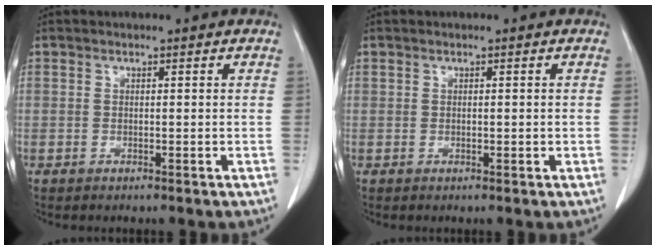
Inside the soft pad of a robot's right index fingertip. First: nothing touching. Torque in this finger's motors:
{"motor_torque": [-0.14, 0.13, -0.01, -0.02]}